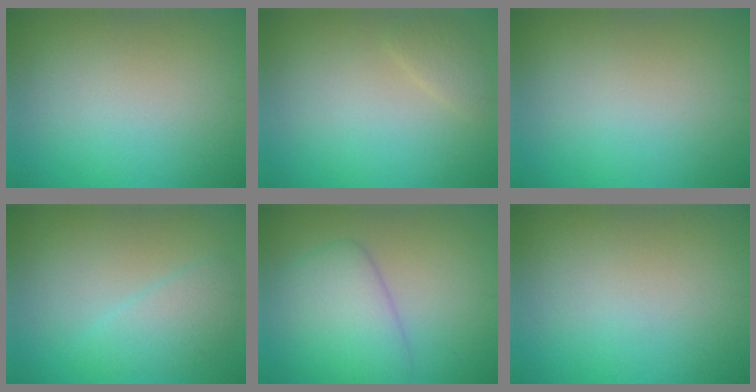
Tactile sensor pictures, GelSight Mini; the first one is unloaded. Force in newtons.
{"total": 1.2, "press": 1.2, "slide": 0.1}
{"total": 0.0}
{"total": 2.5, "press": 2.5, "slide": 0.2}
{"total": 4.9, "press": 4.9, "slide": 0.1}
{"total": 0.0}